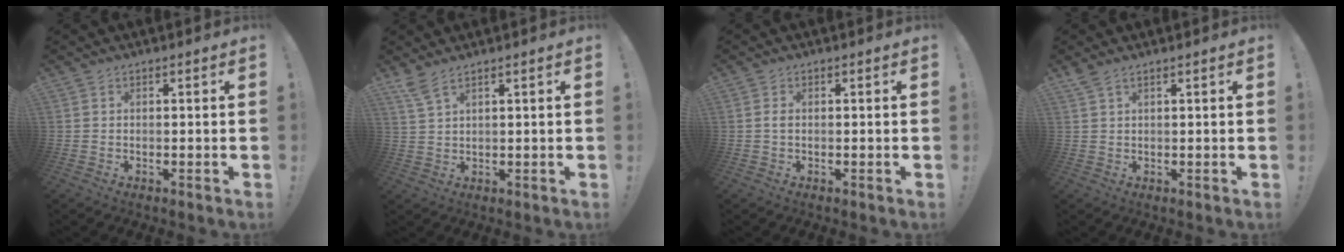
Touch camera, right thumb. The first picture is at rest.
{"total": 4.3, "force": [3.0, 0.6, 2.9], "torque": [-0.066, -0.012, 0.057]}
{"total": 0.8, "force": [-0.3, 0.3, 0.7], "torque": [-0.010, 0.000, -0.007]}
{"total": 2.2, "force": [1.7, 0.6, 1.2], "torque": [-0.026, -0.005, 0.032]}